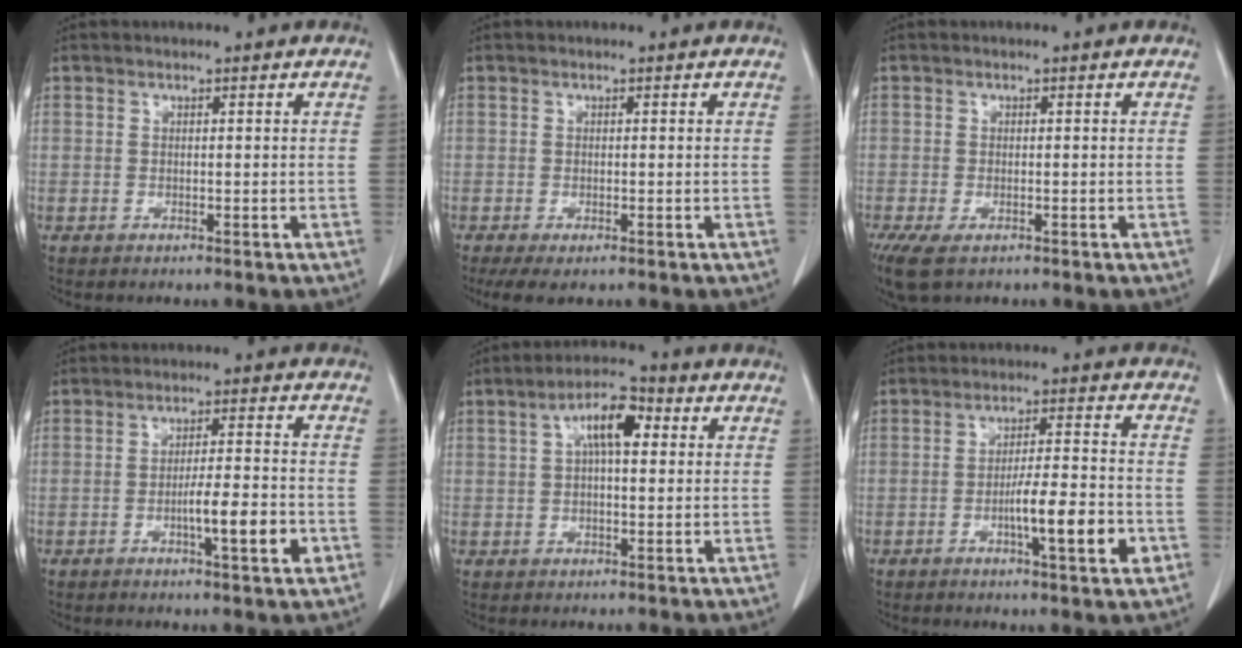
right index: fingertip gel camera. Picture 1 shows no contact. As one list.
[{"total": 4.9, "force": [-2.5, 2.0, 3.7], "torque": [-0.076, -0.011, -0.042]}, {"total": 7.7, "force": [-4.3, 3.9, 5.1], "torque": [-0.122, -0.017, -0.071]}, {"total": 7.6, "force": [-2.5, 1.1, 7.1], "torque": [-0.112, 0.002, -0.037]}, {"total": 7.7, "force": [2.0, 3.0, 6.8], "torque": [-0.128, 0.026, 0.032]}, {"total": 9.8, "force": [-3.2, 1.3, 9.1], "torque": [-0.144, 0.004, -0.049]}]